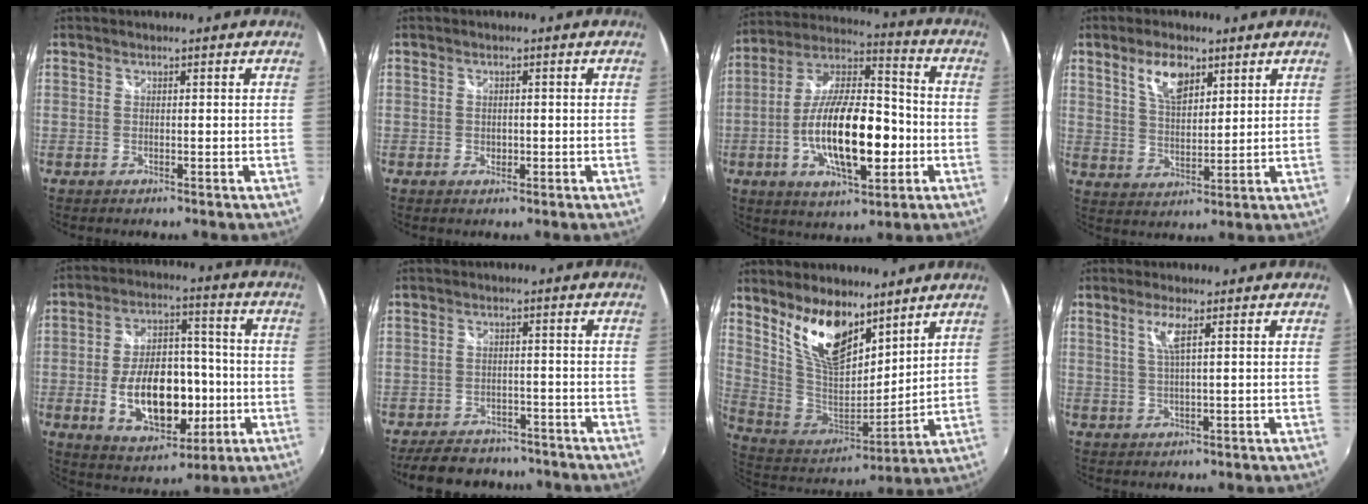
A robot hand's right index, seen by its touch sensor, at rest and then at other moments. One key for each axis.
{"total": 1.4, "fx": -0.3, "fy": 1.1, "fz": 0.7, "tx": -0.011, "ty": 0.000, "tz": -0.006}
{"total": 20.1, "fx": -4.5, "fy": 7.8, "fz": 18.0, "tx": -0.333, "ty": 0.006, "tz": -0.078}
{"total": 7.4, "fx": 4.2, "fy": 3.5, "fz": 5.0, "tx": -0.090, "ty": 0.009, "tz": 0.080}
{"total": 17.0, "fx": -3.8, "fy": 9.5, "fz": 13.6, "tx": -0.255, "ty": 0.013, "tz": -0.041}
{"total": 10.8, "fx": -8.8, "fy": 5.4, "fz": 3.4, "tx": -0.089, "ty": 0.015, "tz": -0.120}
{"total": 16.7, "fx": 10.3, "fy": 7.9, "fz": 10.5, "tx": -0.202, "ty": -0.001, "tz": 0.209}
{"total": 3.3, "fx": 1.4, "fy": -0.2, "fz": 3.0, "tx": -0.061, "ty": -0.003, "tz": 0.029}